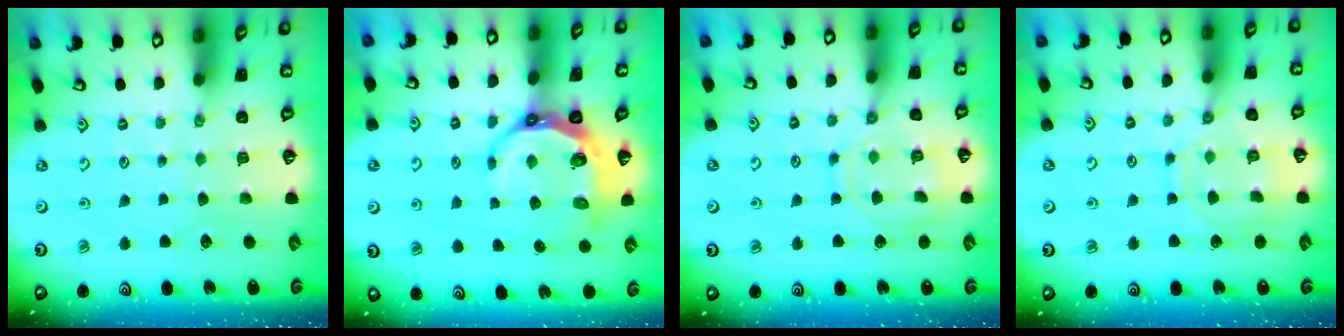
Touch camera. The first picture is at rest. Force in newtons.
{"total": 8.6, "press": 7.8, "slide": 3.5}
{"total": 12.3, "press": 12.2, "slide": 0.8}
{"total": 11.7, "press": 11.7, "slide": 0.8}